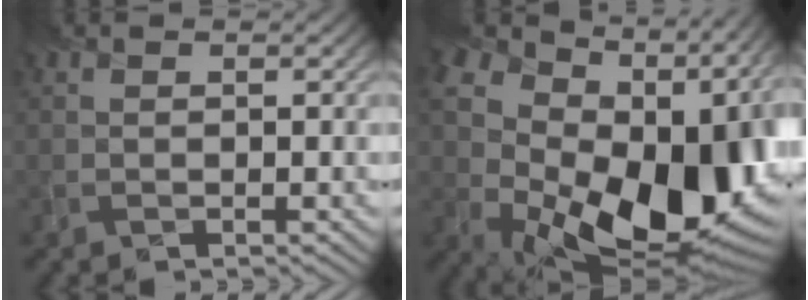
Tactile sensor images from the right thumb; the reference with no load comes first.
{"total": 19.6, "force": [1.3, 13.3, 14.3], "torque": [-0.240, -0.028, 0.074]}